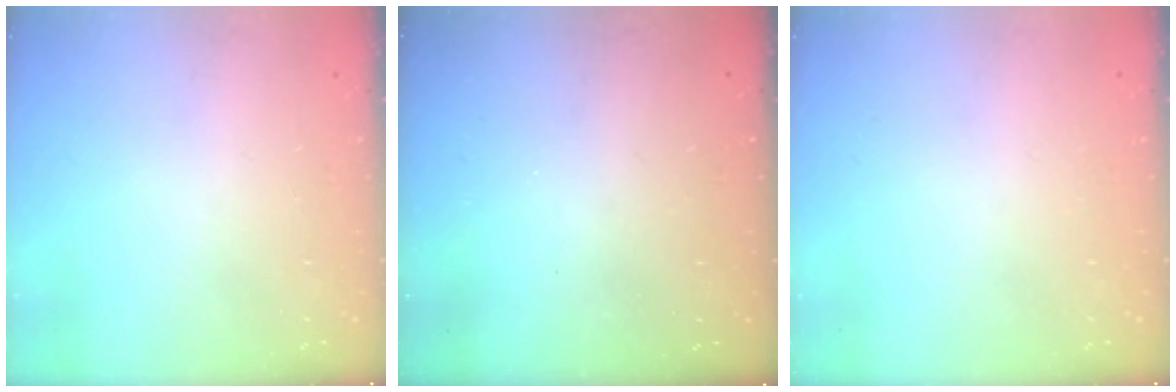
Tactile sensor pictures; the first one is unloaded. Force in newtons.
{"total": 3.1, "press": 3.1, "slide": 0.1}
{"total": 0.0}